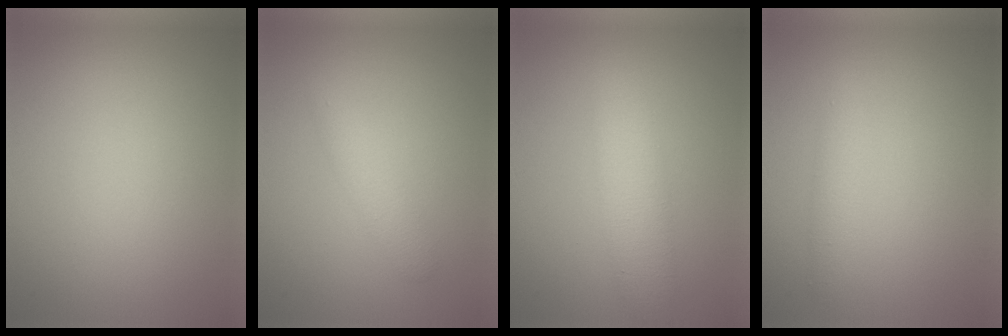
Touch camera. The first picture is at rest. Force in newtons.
{"total": 1.8, "press": 1.8, "slide": 0.0}
{"total": 3.8, "press": 3.8, "slide": 0.0}
{"total": 1.5, "press": 1.4, "slide": 0.1}